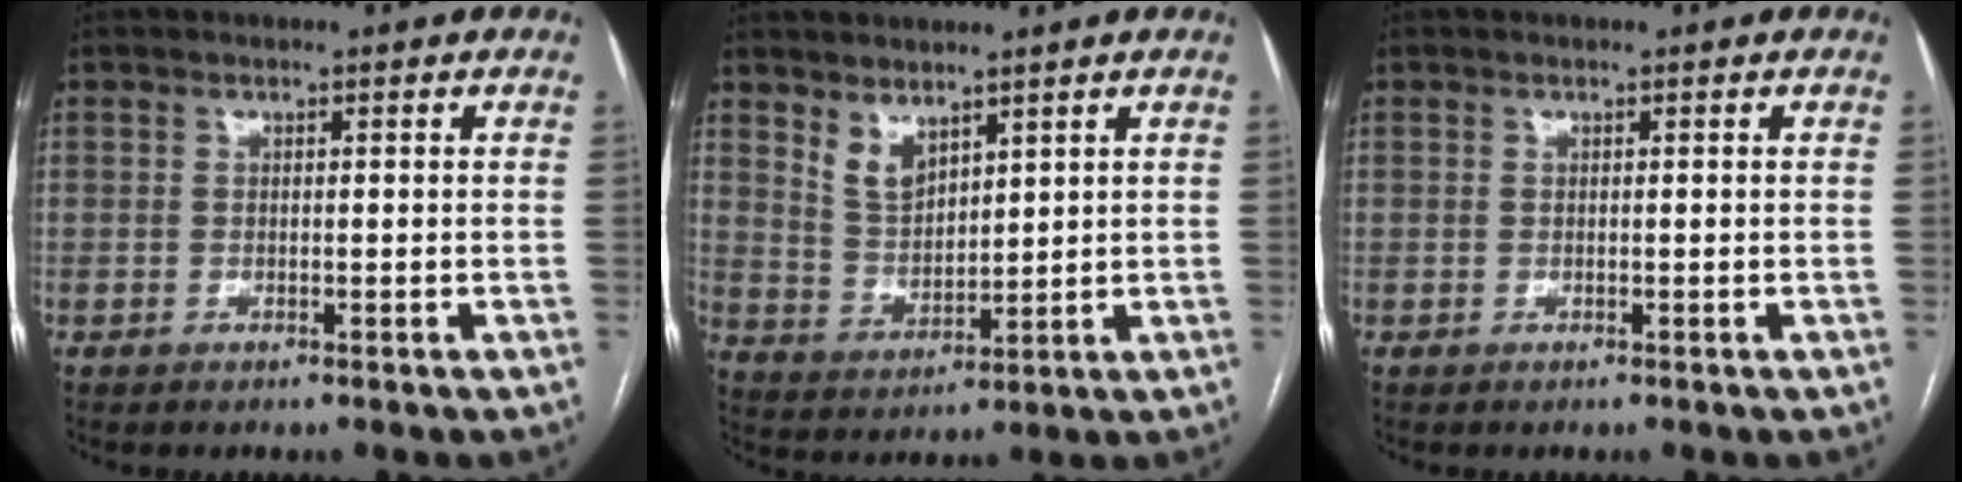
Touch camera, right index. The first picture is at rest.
{"total": 5.0, "force": [3.7, 2.4, 2.4], "torque": [-0.051, -0.003, 0.085]}
{"total": 0.0}